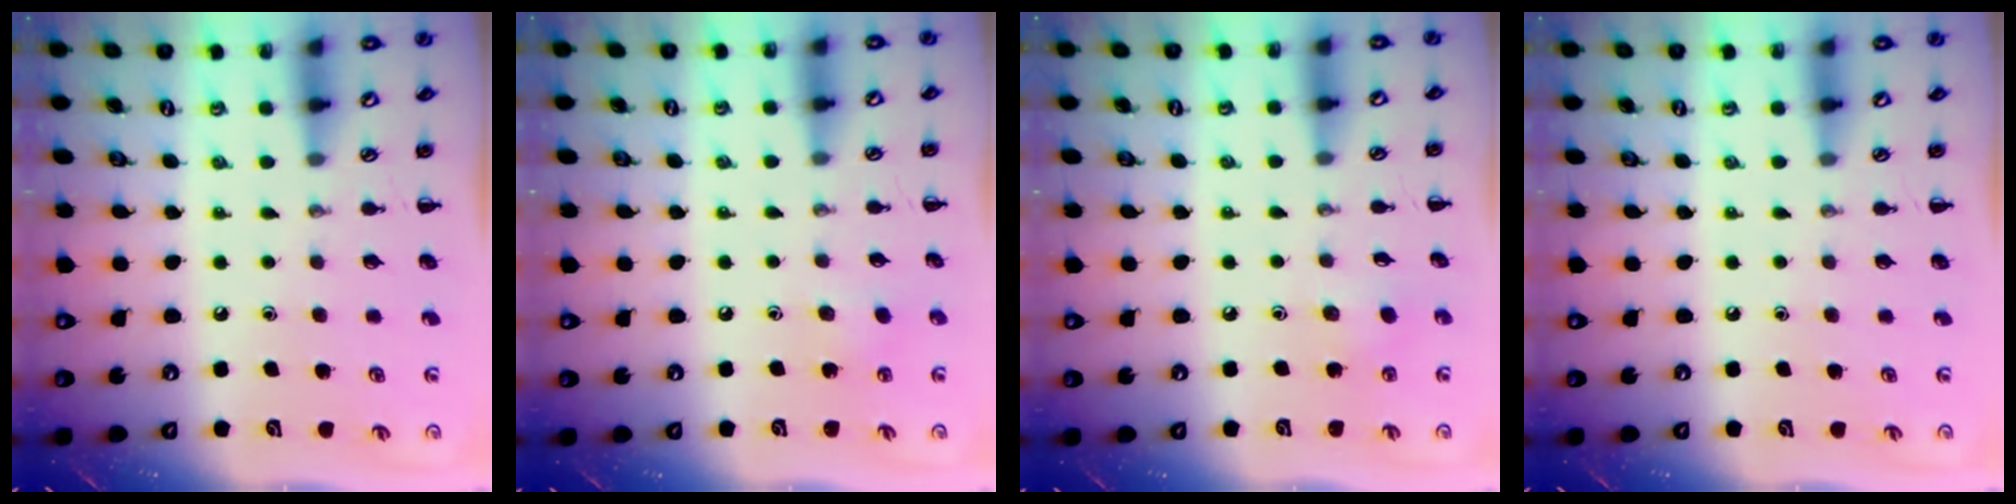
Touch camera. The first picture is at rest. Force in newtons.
{"total": 5.2, "press": 5.1, "slide": 1.3}
{"total": 2.4, "press": 2.2, "slide": 0.9}
{"total": 0.0}